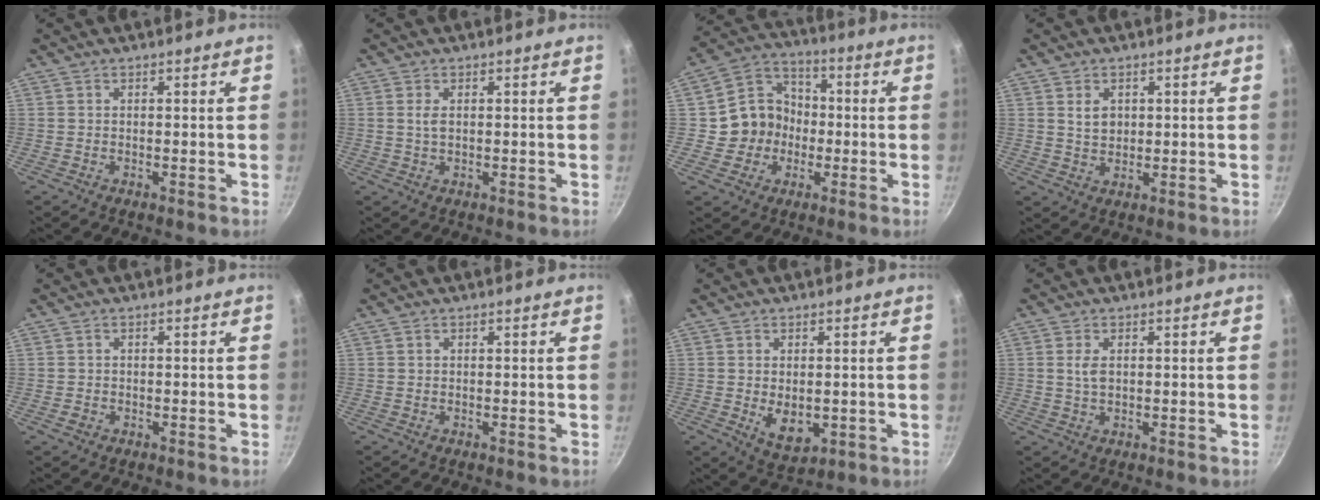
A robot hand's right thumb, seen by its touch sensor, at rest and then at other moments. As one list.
[{"total": 2.0, "force": [0.4, 1.1, 1.7], "torque": [-0.031, 0.000, 0.006]}, {"total": 10.9, "force": [-1.5, 10.0, 4.0], "torque": [-0.029, 0.036, -0.040]}, {"total": 3.7, "force": [1.0, 2.8, 2.2], "torque": [-0.028, -0.005, 0.022]}, {"total": 1.5, "force": [-0.6, 1.2, 0.5], "torque": [-0.007, 0.004, -0.008]}, {"total": 0.0}, {"total": 6.5, "force": [-0.6, 4.2, 5.0], "torque": [-0.071, -0.013, 0.003]}, {"total": 2.8, "force": [0.5, 1.6, 2.2], "torque": [-0.040, -0.001, 0.010]}]